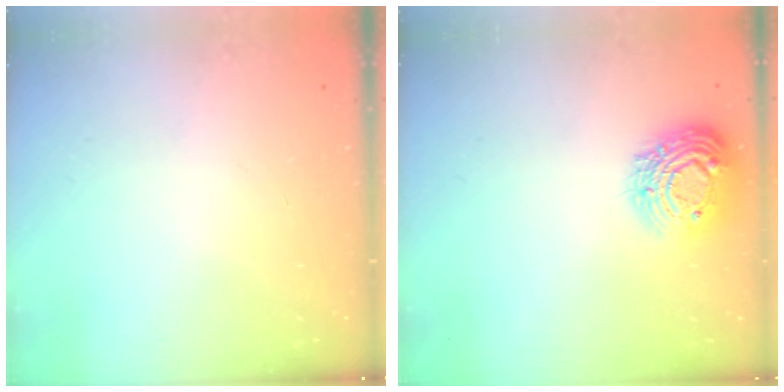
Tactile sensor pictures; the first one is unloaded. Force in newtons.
{"total": 13.7, "press": 13.7, "slide": 0.8}